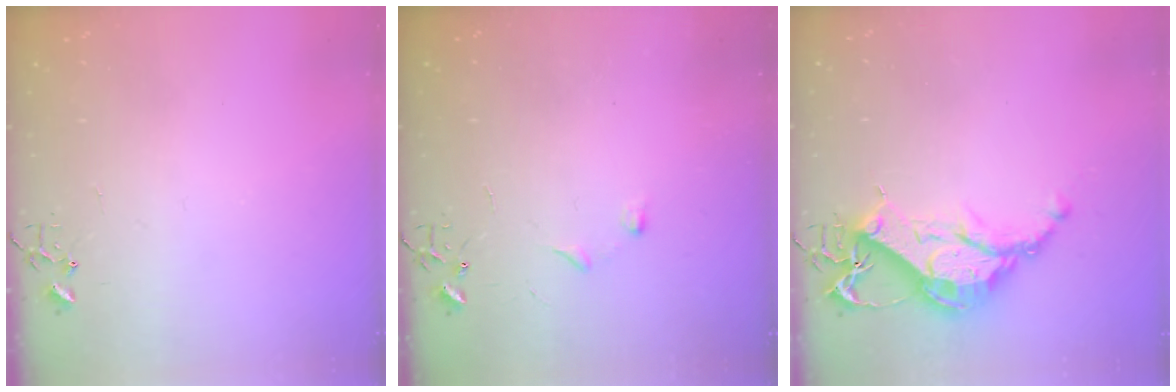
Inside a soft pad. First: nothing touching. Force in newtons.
{"total": 4.3, "press": 4.3, "slide": 0.6}
{"total": 13.8, "press": 13.8, "slide": 1.1}